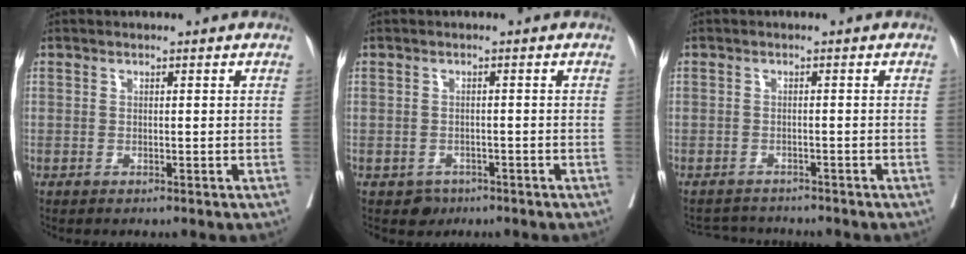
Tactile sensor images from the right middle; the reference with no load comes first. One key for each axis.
{"total": 2.0, "fx": -1.4, "fy": 1.5, "fz": 0.0, "tx": -0.003, "ty": 0.006, "tz": -0.020}
{"total": 3.7, "fx": -3.7, "fy": 0.5, "fz": -0.1, "tx": 0.006, "ty": -0.008, "tz": -0.058}